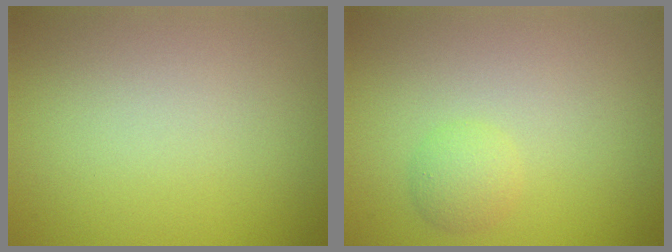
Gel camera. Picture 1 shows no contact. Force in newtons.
{"total": 1.5, "press": 1.5, "slide": 0.1}